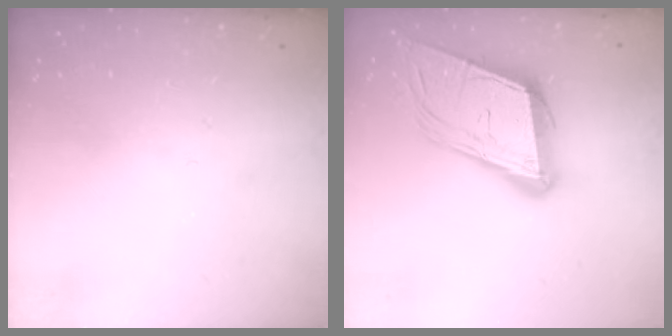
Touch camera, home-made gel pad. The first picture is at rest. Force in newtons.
{"total": 16.6, "press": 16.1, "slide": 4.0}